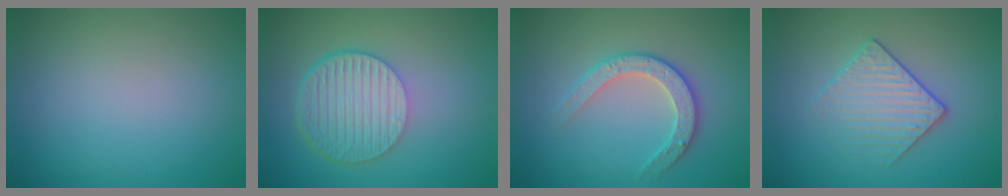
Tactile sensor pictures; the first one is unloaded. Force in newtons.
{"total": 6.5, "press": 4.5, "slide": 4.8}
{"total": 2.9, "press": 2.8, "slide": 0.8}
{"total": 2.4, "press": 2.1, "slide": 1.1}